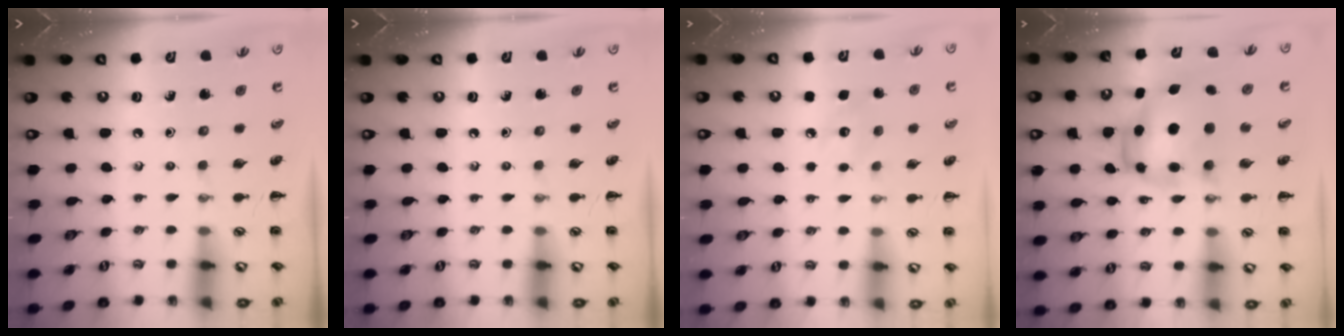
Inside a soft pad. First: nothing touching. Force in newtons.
{"total": 0.0}
{"total": 6.9, "press": 6.7, "slide": 1.9}
{"total": 6.6, "press": 6.4, "slide": 1.5}